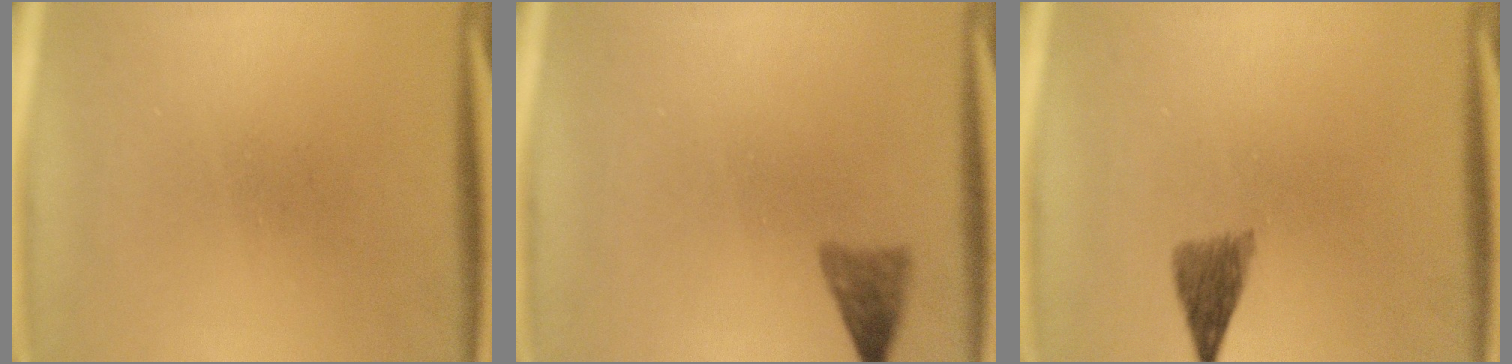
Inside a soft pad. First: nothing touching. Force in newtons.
{"total": 2.4}
{"total": 3.2}